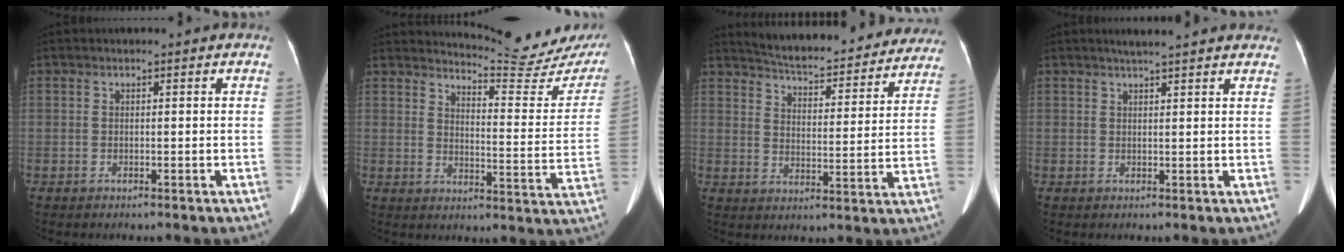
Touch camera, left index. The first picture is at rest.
{"total": 16.7, "force": [16.3, 0.6, 3.4], "torque": [-0.045, -0.104, 0.183]}
{"total": 24.3, "force": [22.3, 5.0, 8.0], "torque": [-0.117, -0.031, 0.280]}
{"total": 8.7, "force": [7.7, 0.7, 4.1], "torque": [-0.054, 0.025, 0.086]}